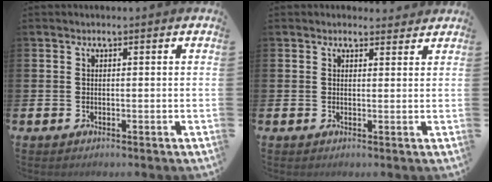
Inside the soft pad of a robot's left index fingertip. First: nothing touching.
{"total": 1.6, "force": [1.5, 0.6, 0.1], "torque": [0.009, -0.003, 0.025]}